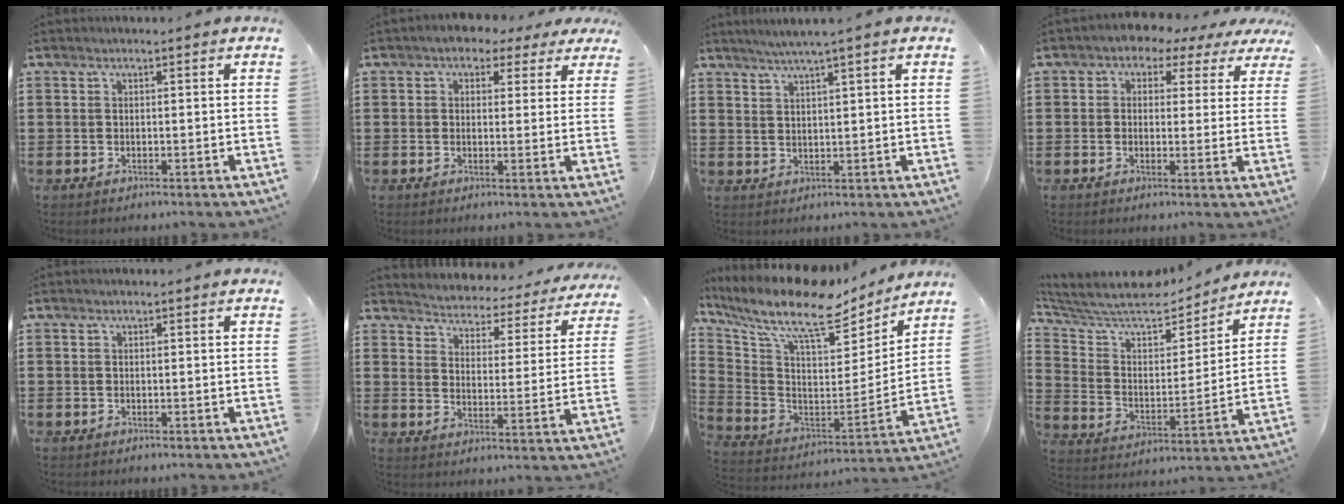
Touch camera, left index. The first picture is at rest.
{"total": 2.9, "force": [1.9, 1.9, 1.0], "torque": [-0.023, 0.005, 0.031]}
{"total": 2.3, "force": [1.8, -0.6, 1.3], "torque": [-0.030, -0.006, 0.031]}
{"total": 2.4, "force": [1.4, 1.8, 0.5], "torque": [-0.020, -0.008, 0.015]}
{"total": 0.0}
{"total": 3.3, "force": [3.3, 0.2, -0.3], "torque": [-0.020, -0.036, 0.048]}
{"total": 12.2, "force": [9.1, 3.4, 7.3], "torque": [-0.168, -0.058, 0.156]}
{"total": 8.4, "force": [7.4, 2.4, 3.2], "torque": [-0.098, -0.047, 0.124]}